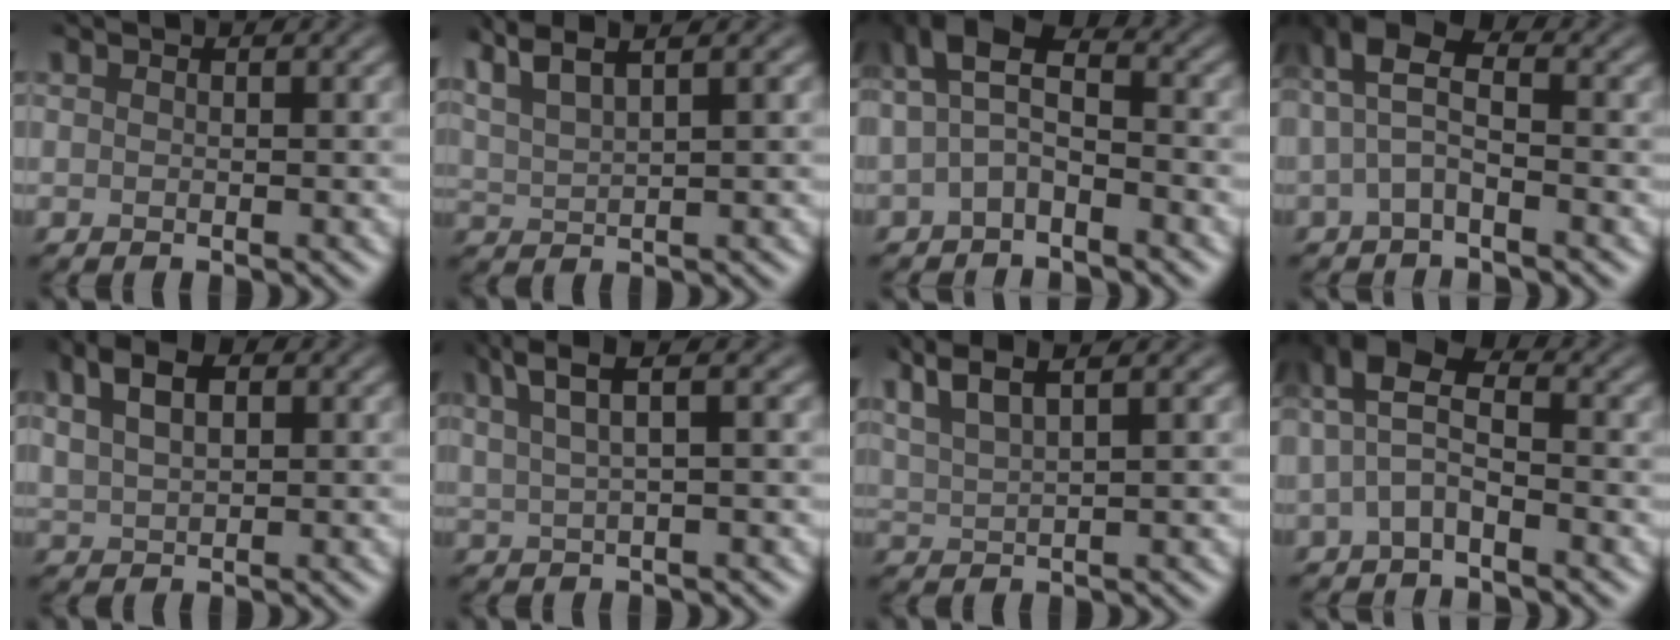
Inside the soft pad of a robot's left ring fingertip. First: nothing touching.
{"total": 5.2, "force": [3.6, 1.3, 3.6], "torque": [-0.065, 0.025, 0.049]}
{"total": 3.8, "force": [-0.7, 2.1, 3.0], "torque": [-0.057, 0.019, -0.025]}
{"total": 3.3, "force": [-0.1, 1.2, 3.0], "torque": [-0.065, 0.018, -0.014]}
{"total": 4.5, "force": [1.8, 2.6, 3.1], "torque": [-0.064, 0.012, 0.027]}
{"total": 4.2, "force": [2.3, 1.0, 3.4], "torque": [-0.060, 0.015, 0.042]}
{"total": 4.9, "force": [3.3, 1.2, 3.5], "torque": [-0.064, 0.023, 0.048]}
{"total": 3.6, "force": [-0.5, 1.7, 3.2], "torque": [-0.067, 0.017, -0.022]}